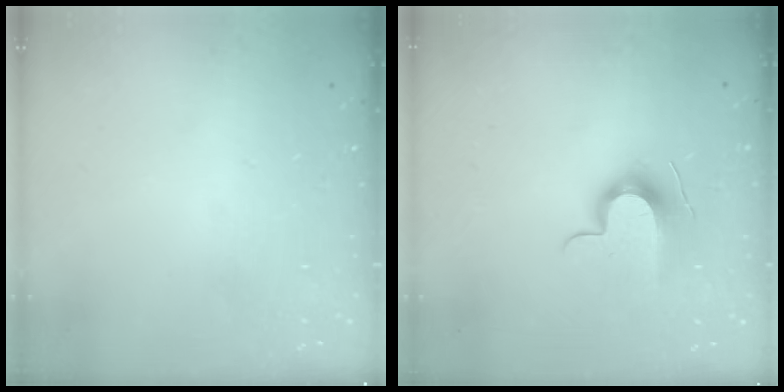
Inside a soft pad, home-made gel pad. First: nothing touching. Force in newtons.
{"total": 10.6, "press": 10.5, "slide": 1.3}